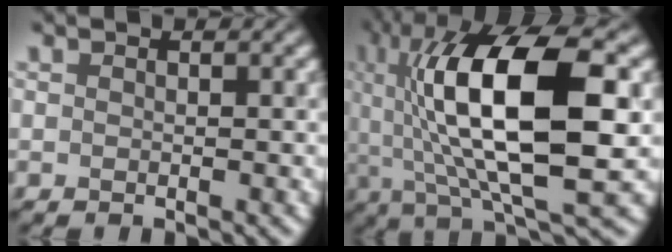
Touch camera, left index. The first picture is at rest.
{"total": 14.4, "force": [1.4, 4.7, 13.6], "torque": [-0.230, 0.010, 0.021]}